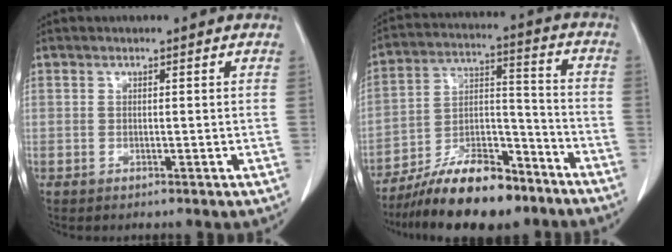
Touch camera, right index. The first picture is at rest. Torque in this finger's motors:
{"motor_torque": [0.29, -0.59, 0.28, 0.03]}